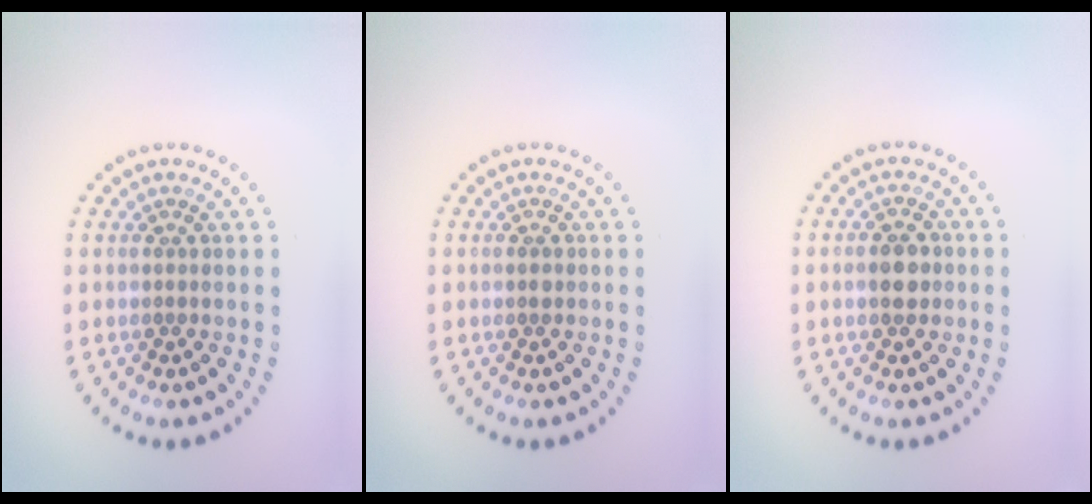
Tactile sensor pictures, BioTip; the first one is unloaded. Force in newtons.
{"total": 0.7, "press": 0.7, "slide": 0.0}
{"total": 2.3, "press": 2.2, "slide": 0.3}